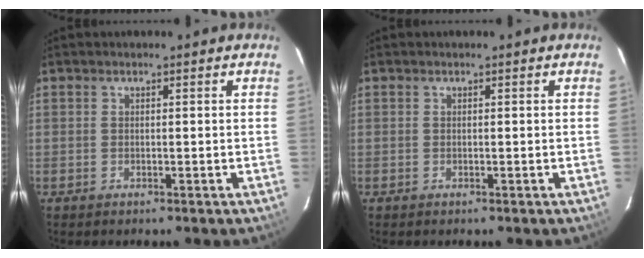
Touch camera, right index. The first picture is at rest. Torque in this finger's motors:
{"motor_torque": [0.00, 0.00, 0.00, 0.00]}